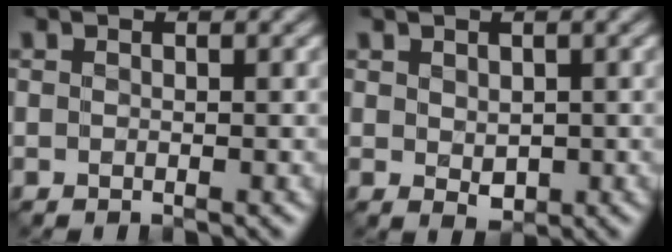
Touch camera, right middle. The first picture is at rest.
{"total": 1.5, "force": [0.1, 1.1, 1.1], "torque": [-0.019, -0.008, 0.010]}